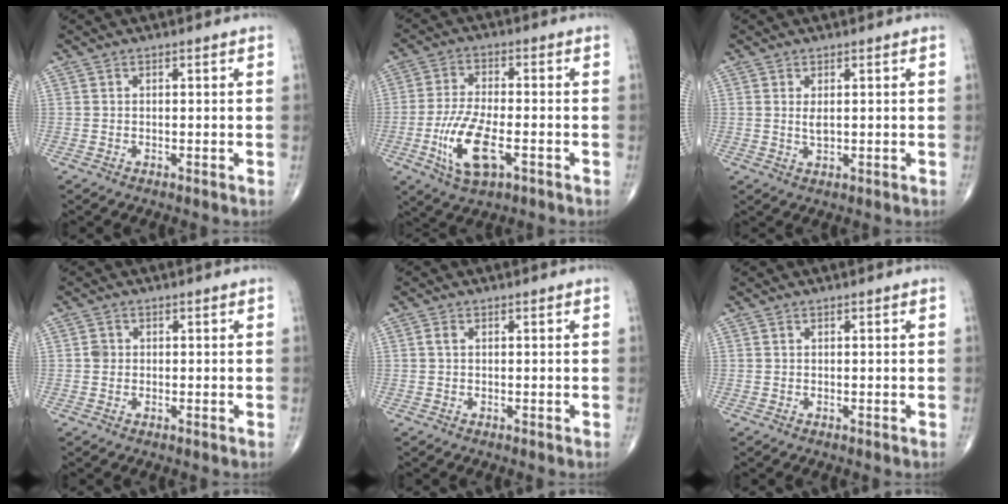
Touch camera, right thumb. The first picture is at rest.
{"total": 11.0, "force": [-3.7, 4.4, 9.3], "torque": [-0.192, 0.007, -0.065]}
{"total": 1.8, "force": [0.4, 0.8, 1.6], "torque": [-0.026, -0.007, 0.010]}
{"total": 1.4, "force": [0.1, 1.3, 0.6], "torque": [-0.004, 0.003, 0.001]}
{"total": 0.8, "force": [0.1, 0.5, 0.7], "torque": [-0.014, 0.001, 0.000]}
{"total": 0.0}